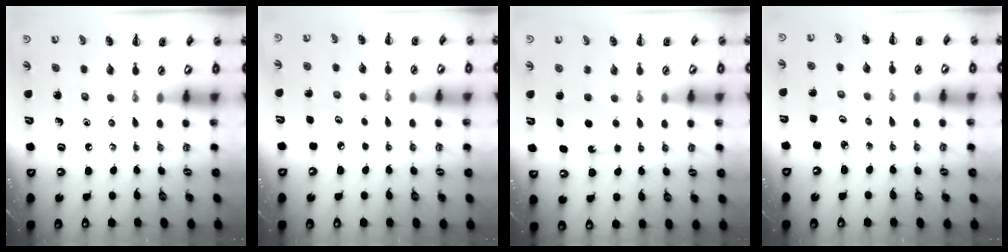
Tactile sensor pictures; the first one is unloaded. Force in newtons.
{"total": 6.1, "press": 5.8, "slide": 1.9}
{"total": 6.1, "press": 5.8, "slide": 1.9}
{"total": 2.5, "press": 2.4, "slide": 0.6}